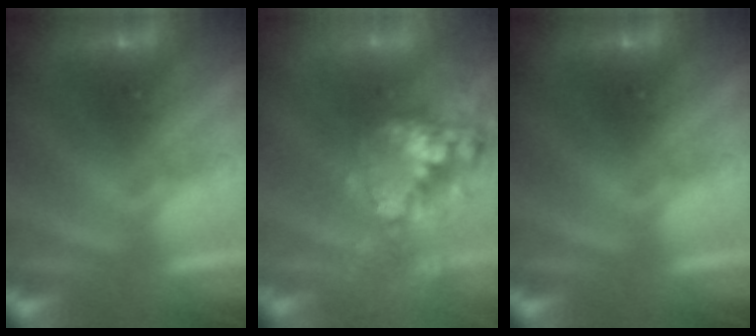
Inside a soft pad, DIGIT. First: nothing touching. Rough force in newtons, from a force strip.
{"total": 5.6}
{"total": 0.0}